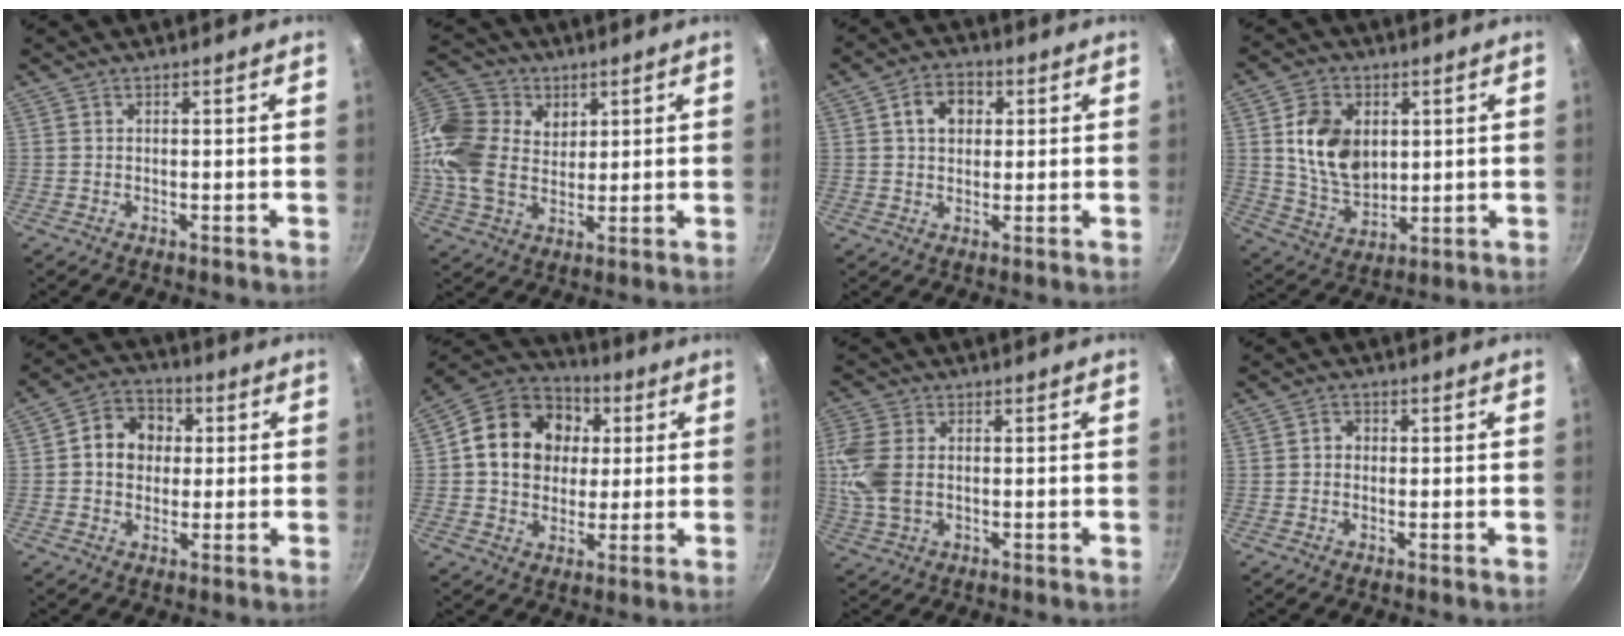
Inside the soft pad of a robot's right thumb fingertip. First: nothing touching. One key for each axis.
{"total": 17.5, "fx": 4.5, "fy": 13.6, "fz": 10.1, "tx": -0.212, "ty": 0.004, "tz": 0.076}
{"total": 7.0, "fx": 1.9, "fy": 5.3, "fz": 4.2, "tx": -0.041, "ty": 0.008, "tz": 0.022}
{"total": 13.2, "fx": 2.6, "fy": 9.5, "fz": 8.7, "tx": -0.134, "ty": -0.016, "tz": 0.056}
{"total": 9.8, "fx": 1.3, "fy": 8.3, "fz": 5.1, "tx": -0.050, "ty": 0.014, "tz": 0.004}
{"total": 17.9, "fx": 3.2, "fy": 14.5, "fz": 10.0, "tx": -0.146, "ty": 0.017, "tz": 0.042}
{"total": 8.6, "fx": 0.3, "fy": 5.7, "fz": 6.5, "tx": -0.146, "ty": 0.003, "tz": 0.003}
{"total": 2.5, "fx": 0.1, "fy": 2.2, "fz": 1.2, "tx": -0.011, "ty": 0.005, "tz": -0.005}